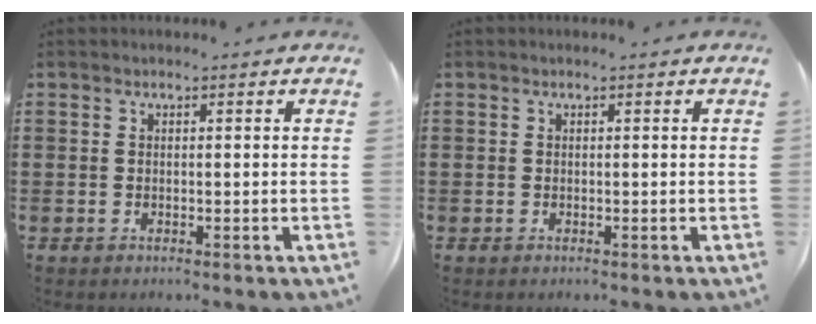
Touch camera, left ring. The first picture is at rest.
{"total": 0.0}